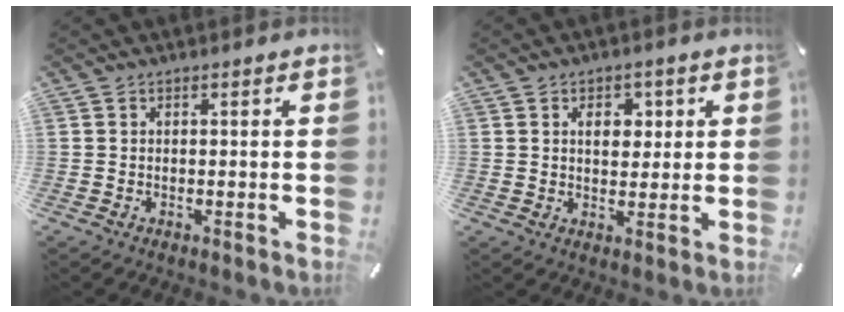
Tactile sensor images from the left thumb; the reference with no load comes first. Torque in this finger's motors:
{"motor_torque": [0.71, 1.07, 0.57, -0.58, 0.22]}